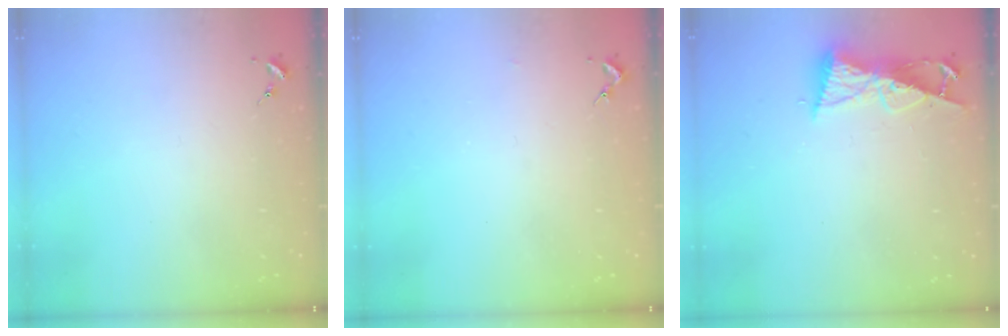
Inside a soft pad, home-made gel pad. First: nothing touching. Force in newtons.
{"total": 1.3, "press": 1.3, "slide": 0.1}
{"total": 8.7, "press": 8.7, "slide": 0.7}